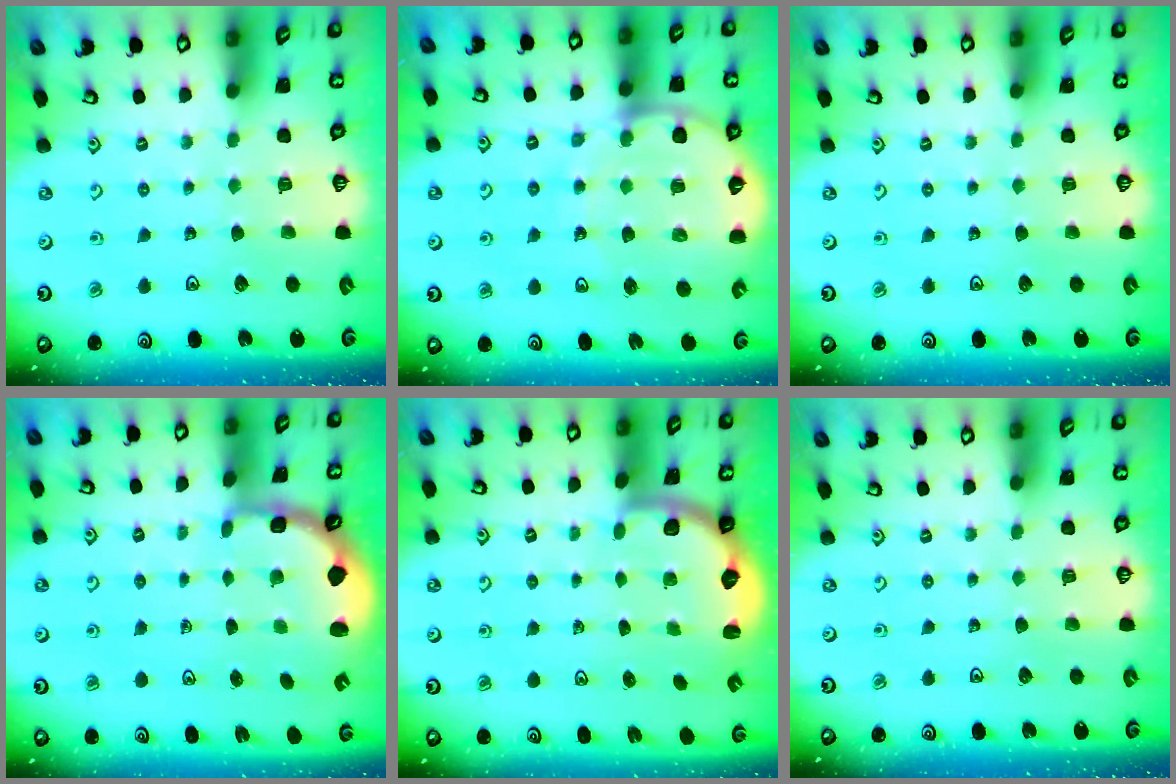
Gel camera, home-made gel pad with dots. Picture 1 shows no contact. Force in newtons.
{"total": 10.8, "press": 10.4, "slide": 3.0}
{"total": 0.0}
{"total": 2.4, "press": 2.1, "slide": 1.2}
{"total": 2.5, "press": 2.2, "slide": 1.3}
{"total": 0.0}